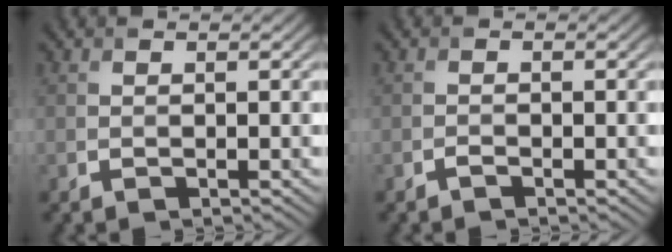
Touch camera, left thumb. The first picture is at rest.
{"total": 0.6, "force": [-0.5, 0.1, 0.3], "torque": [-0.005, -0.001, -0.010]}